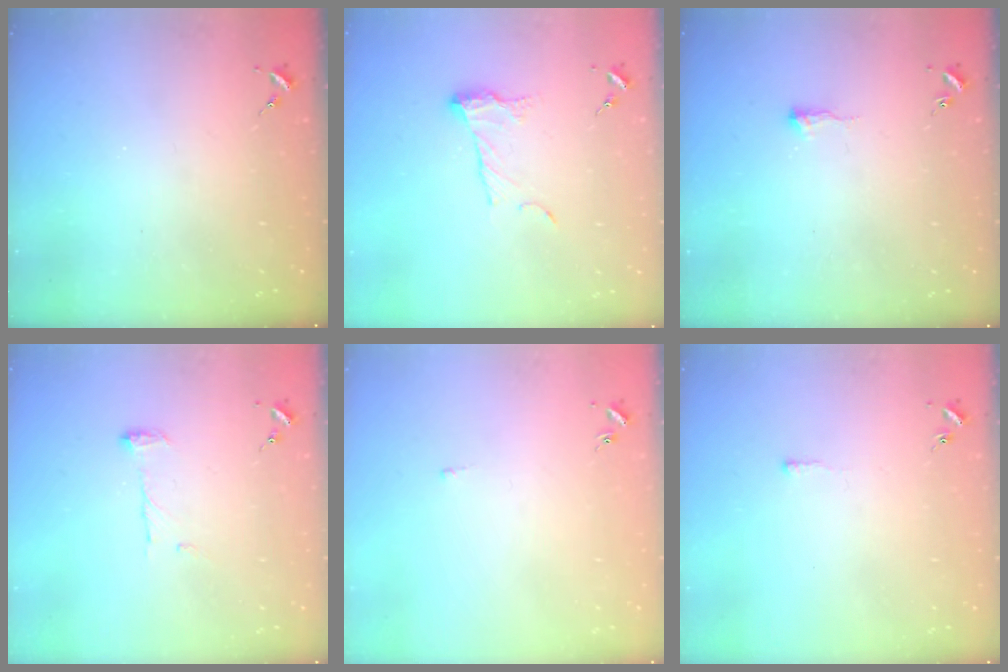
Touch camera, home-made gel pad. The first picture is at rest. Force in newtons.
{"total": 9.5, "press": 9.5, "slide": 0.3}
{"total": 4.4, "press": 4.3, "slide": 0.6}
{"total": 7.6, "press": 7.6, "slide": 0.6}
{"total": 2.0, "press": 1.9, "slide": 0.4}
{"total": 3.2, "press": 3.1, "slide": 0.4}